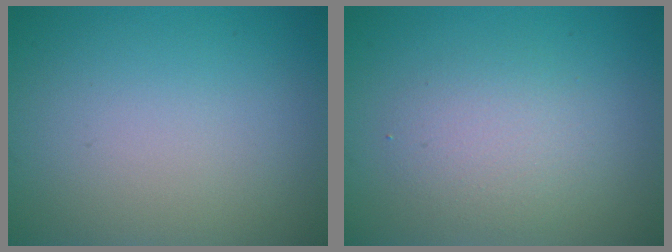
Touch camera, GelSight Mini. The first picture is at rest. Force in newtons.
{"total": 2.7, "press": 2.7, "slide": 0.1}